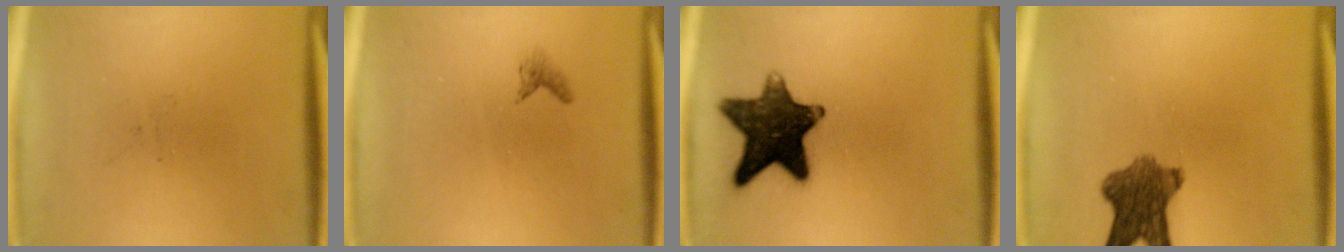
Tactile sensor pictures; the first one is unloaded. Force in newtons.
{"total": 0.7}
{"total": 13.4}
{"total": 8.1}